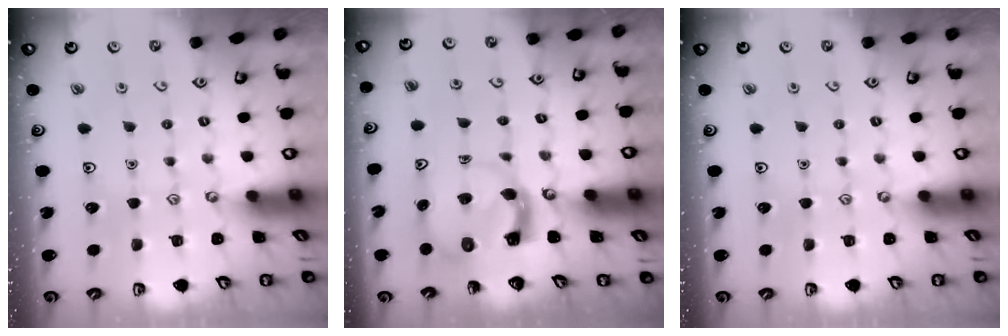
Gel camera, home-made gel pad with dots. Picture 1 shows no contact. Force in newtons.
{"total": 3.9, "press": 3.9, "slide": 0.4}
{"total": 0.0}